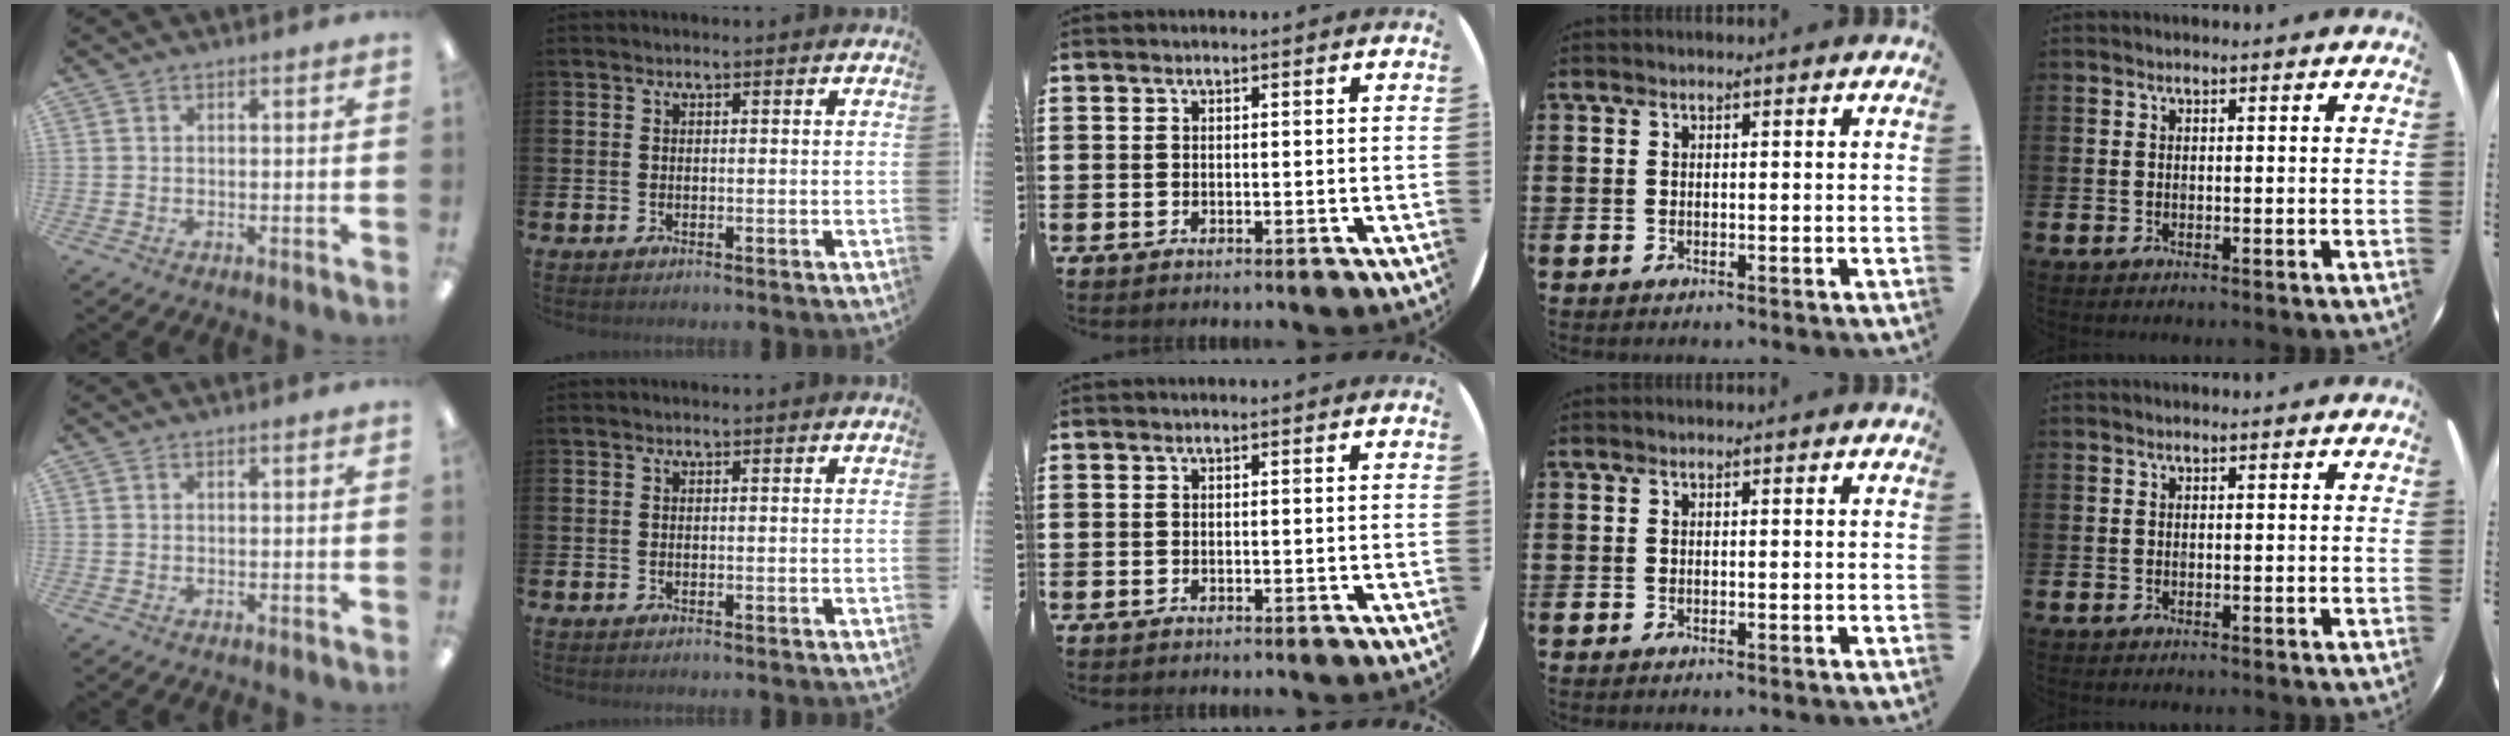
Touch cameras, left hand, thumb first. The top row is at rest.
{}